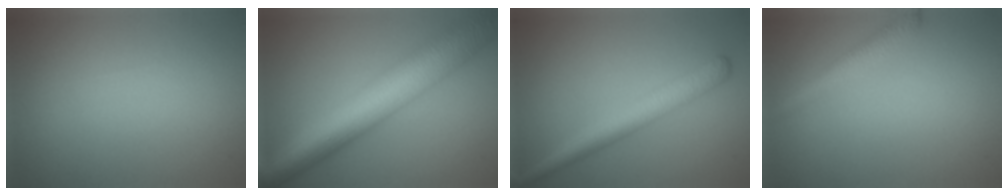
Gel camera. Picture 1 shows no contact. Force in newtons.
{"total": 10.9, "press": 10.9, "slide": 0.4}
{"total": 3.8, "press": 3.8, "slide": 0.3}
{"total": 2.4, "press": 2.4, "slide": 0.1}